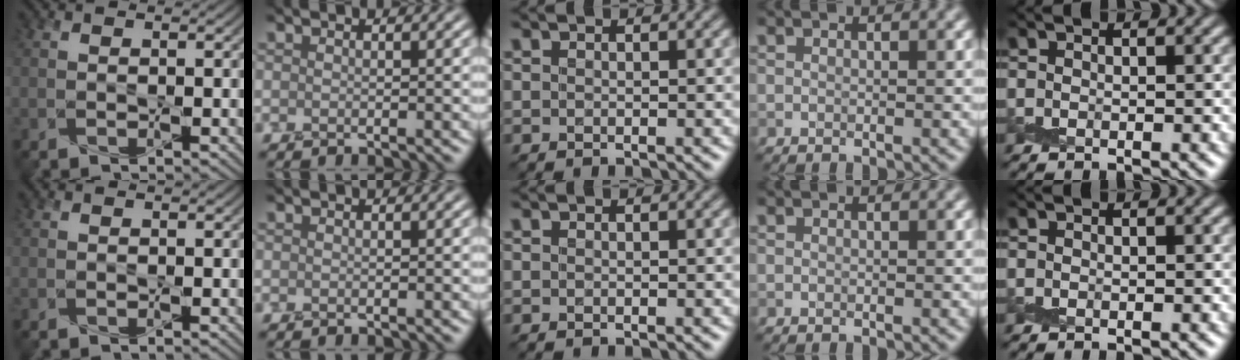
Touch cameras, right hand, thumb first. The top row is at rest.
{}